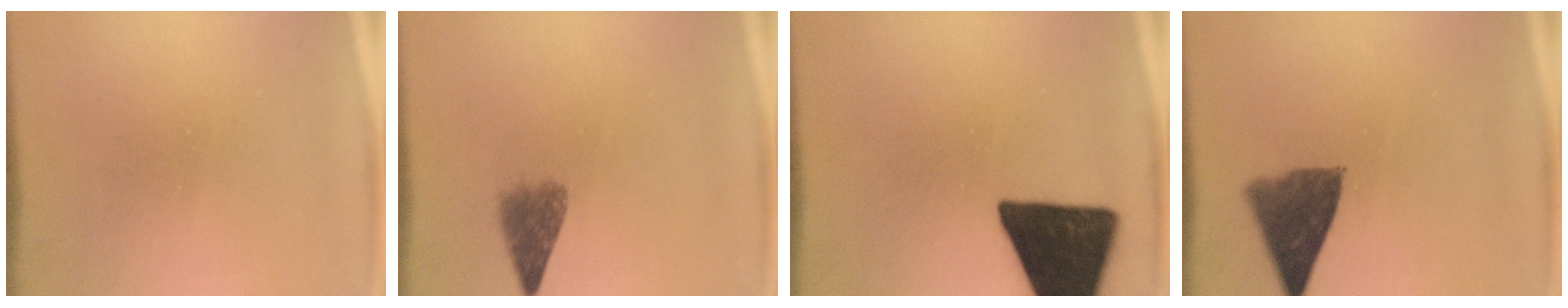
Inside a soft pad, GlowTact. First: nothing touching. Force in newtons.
{"total": 4.1}
{"total": 19.4}
{"total": 8.5}